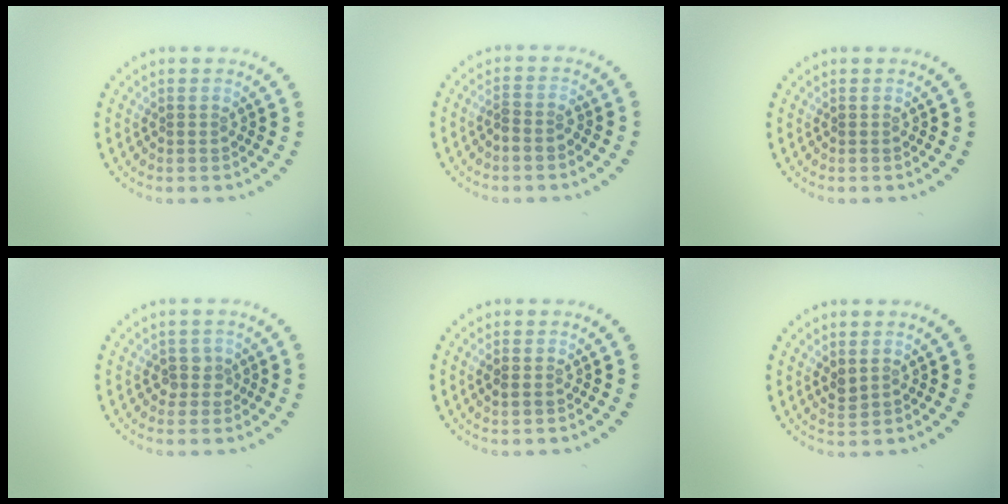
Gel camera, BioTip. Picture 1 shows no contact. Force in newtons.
{"total": 1.2, "press": 1.0, "slide": 0.7}
{"total": 0.0}
{"total": 1.4, "press": 1.1, "slide": 0.9}
{"total": 0.8, "press": 0.8, "slide": 0.1}
{"total": 1.1, "press": 1.0, "slide": 0.4}